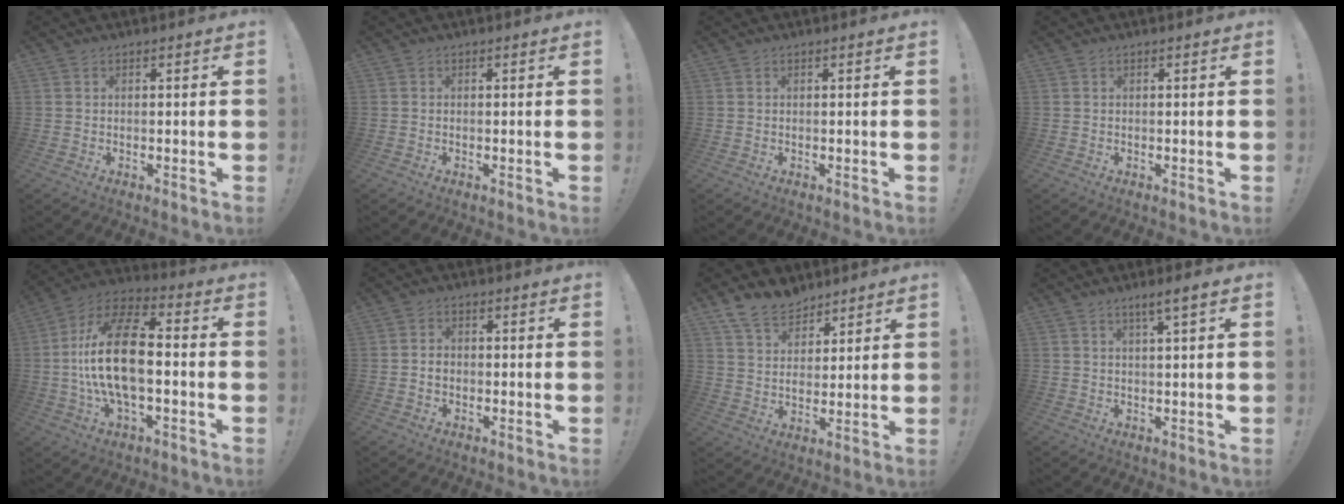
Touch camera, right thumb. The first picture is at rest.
{"total": 0.0}
{"total": 0.0}
{"total": 0.0}
{"total": 19.8, "force": [-1.5, 9.3, 17.4], "torque": [-0.325, 0.015, -0.028]}
{"total": 2.4, "force": [-0.7, 2.0, 1.3], "torque": [-0.015, 0.006, -0.014]}
{"total": 10.3, "force": [8.0, 5.7, 3.1], "torque": [-0.063, -0.050, 0.158]}
{"total": 3.6, "force": [1.8, -0.2, 3.2], "torque": [-0.053, -0.006, 0.026]}